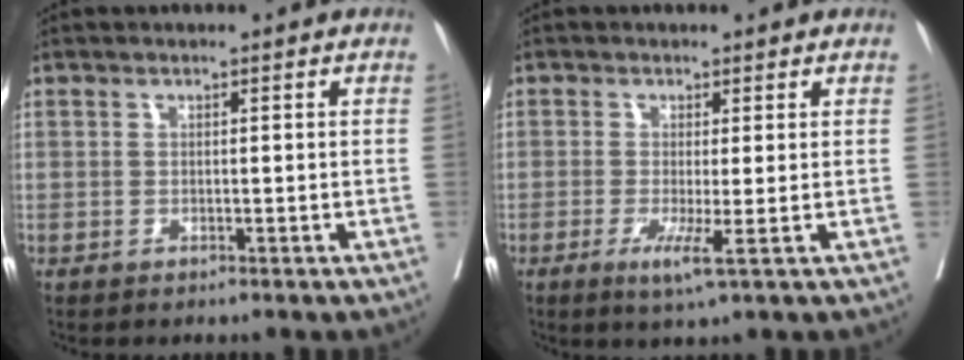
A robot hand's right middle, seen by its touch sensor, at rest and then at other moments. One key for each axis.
{"total": 3.5, "fx": -1.1, "fy": -0.2, "fz": 3.3, "tx": -0.060, "ty": -0.013, "tz": -0.016}